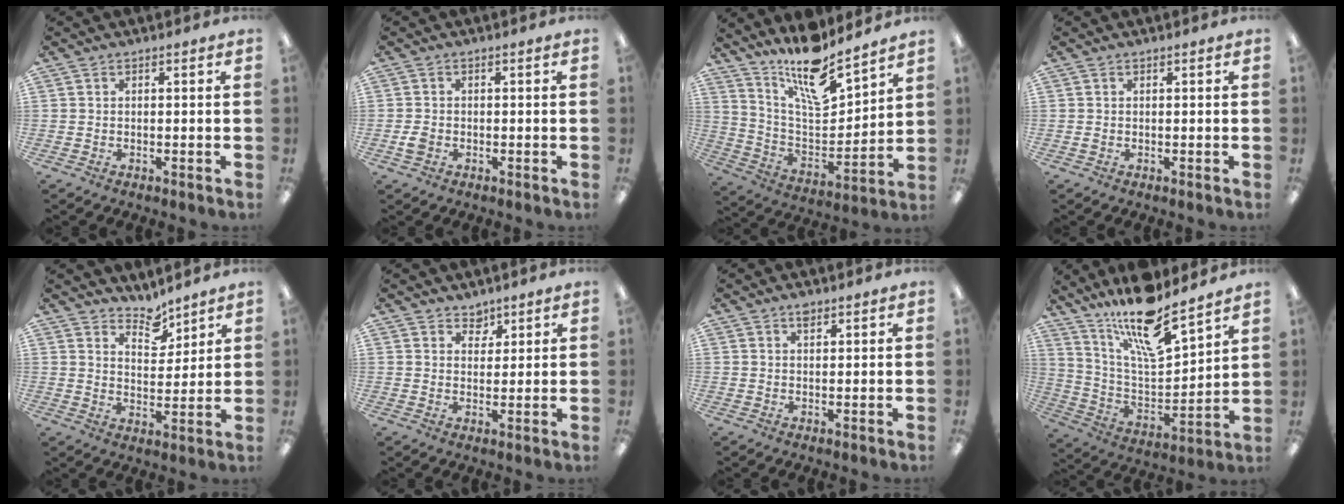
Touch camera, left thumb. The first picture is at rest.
{"total": 2.3, "force": [-0.7, 1.8, 1.3], "torque": [-0.022, 0.003, -0.011]}
{"total": 15.6, "force": [12.9, 4.0, 7.9], "torque": [-0.145, -0.096, 0.221]}
{"total": 0.5, "force": [0.1, 0.4, 0.4], "torque": [-0.007, 0.003, 0.000]}
{"total": 6.8, "force": [5.9, 2.9, 1.7], "torque": [-0.013, -0.044, 0.106]}
{"total": 3.5, "force": [2.9, 2.0, 0.3], "torque": [0.010, -0.019, 0.050]}
{"total": 1.9, "force": [1.4, 0.7, 1.0], "torque": [-0.016, -0.003, 0.024]}
{"total": 17.3, "force": [14.0, 3.9, 9.5], "torque": [-0.174, -0.097, 0.238]}